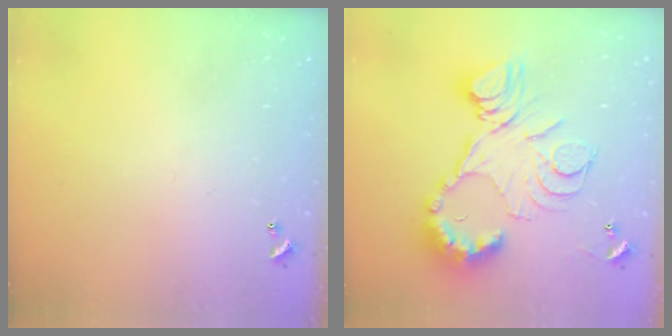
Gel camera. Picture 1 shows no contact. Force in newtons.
{"total": 24.0, "press": 23.8, "slide": 3.3}